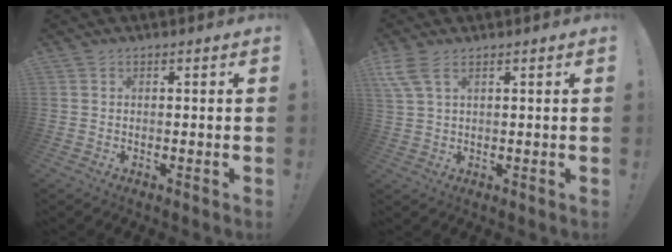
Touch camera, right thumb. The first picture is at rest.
{"total": 5.3, "force": [2.9, 1.9, 4.0], "torque": [-0.093, -0.004, 0.056]}